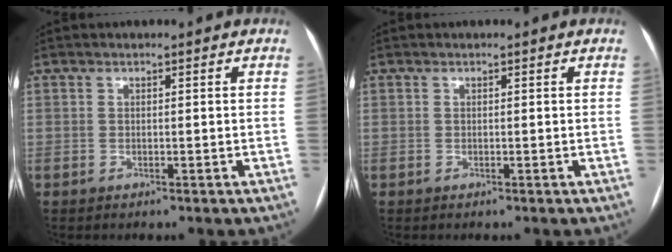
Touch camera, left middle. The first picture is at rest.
{"total": 0.0}